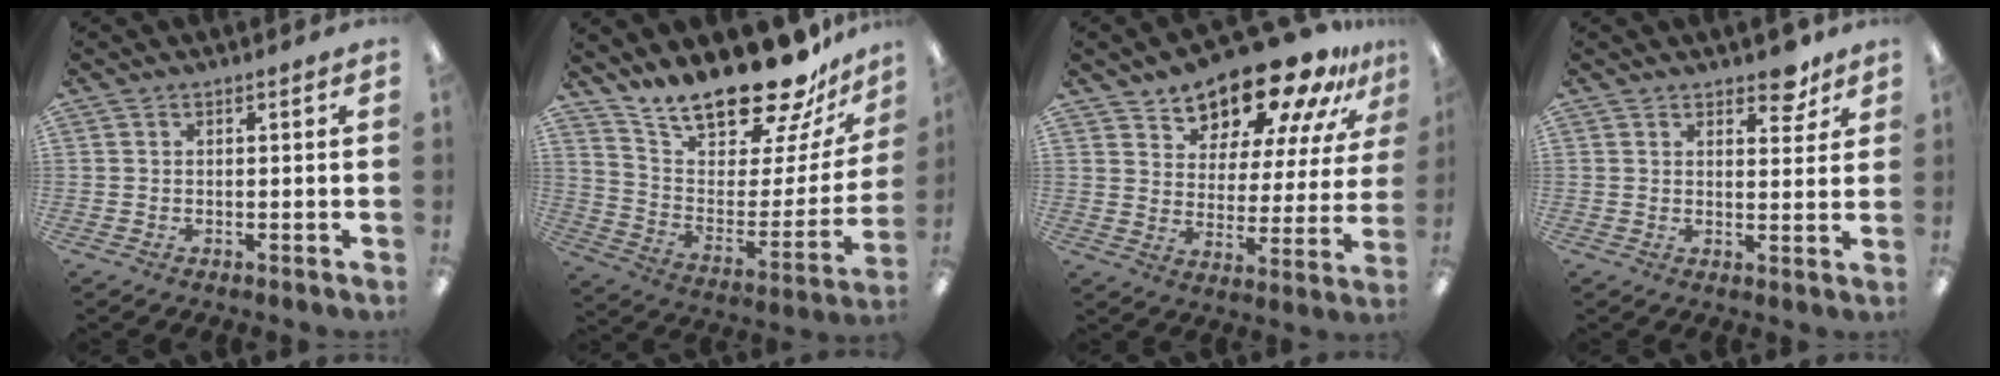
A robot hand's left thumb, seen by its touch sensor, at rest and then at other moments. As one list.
[{"total": 21.6, "force": [18.5, 6.1, 9.4], "torque": [-0.149, -0.142, 0.318]}, {"total": 16.8, "force": [14.8, 5.7, 5.8], "torque": [-0.102, -0.115, 0.256]}, {"total": 5.7, "force": [4.3, 2.6, 2.6], "torque": [-0.013, -0.026, 0.071]}]